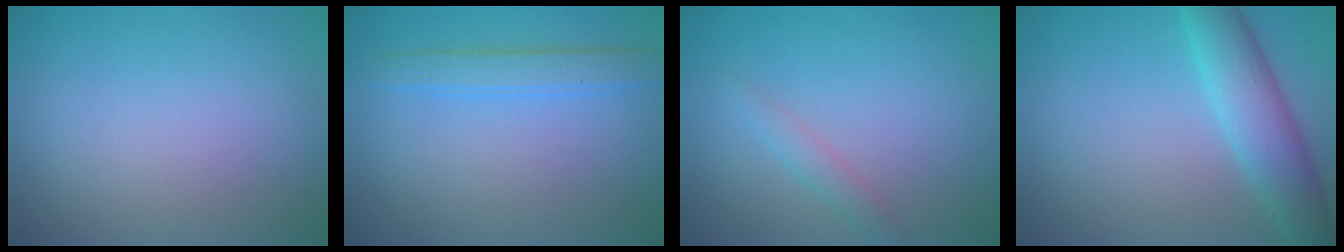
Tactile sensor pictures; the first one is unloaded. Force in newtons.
{"total": 2.5, "press": 2.5, "slide": 0.2}
{"total": 1.4, "press": 1.4, "slide": 0.1}
{"total": 5.1, "press": 5.1, "slide": 0.2}